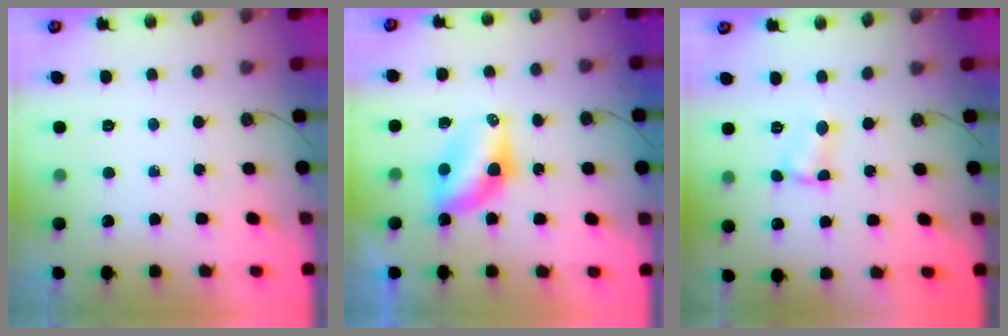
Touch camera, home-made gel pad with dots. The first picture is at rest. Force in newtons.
{"total": 7.2, "press": 7.2, "slide": 0.3}
{"total": 2.7, "press": 2.7, "slide": 0.4}